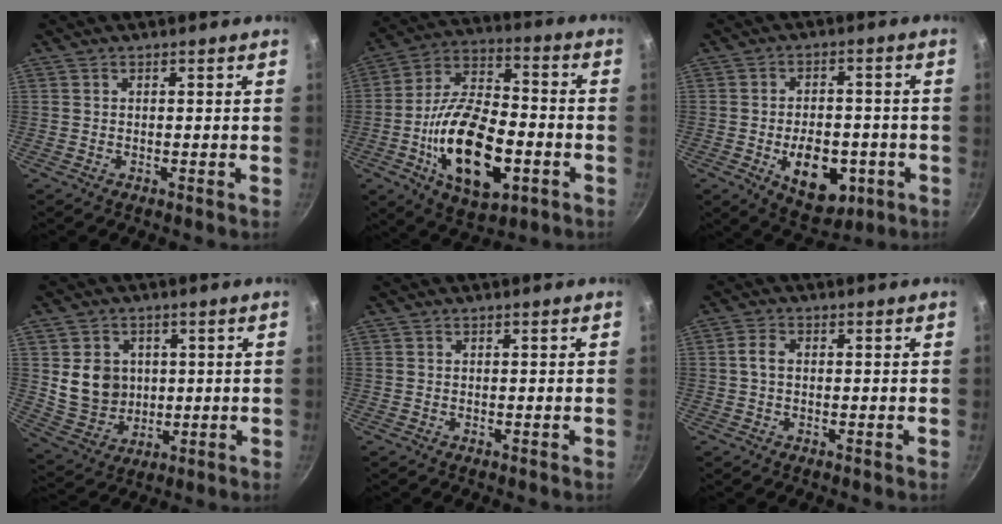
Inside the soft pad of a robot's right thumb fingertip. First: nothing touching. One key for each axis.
{"total": 21.8, "fx": -6.0, "fy": 11.2, "fz": 17.7, "tx": -0.301, "ty": 0.029, "tz": -0.105}
{"total": 12.9, "fx": -3.8, "fy": 7.9, "fz": 9.4, "tx": -0.100, "ty": 0.008, "tz": -0.041}
{"total": 9.9, "fx": 1.4, "fy": 8.5, "fz": 4.9, "tx": -0.061, "ty": -0.011, "tz": 0.042}
{"total": 0.0}
{"total": 2.7, "fx": 0.1, "fy": 1.9, "fz": 2.0, "tx": -0.040, "ty": 0.010, "tz": -0.002}